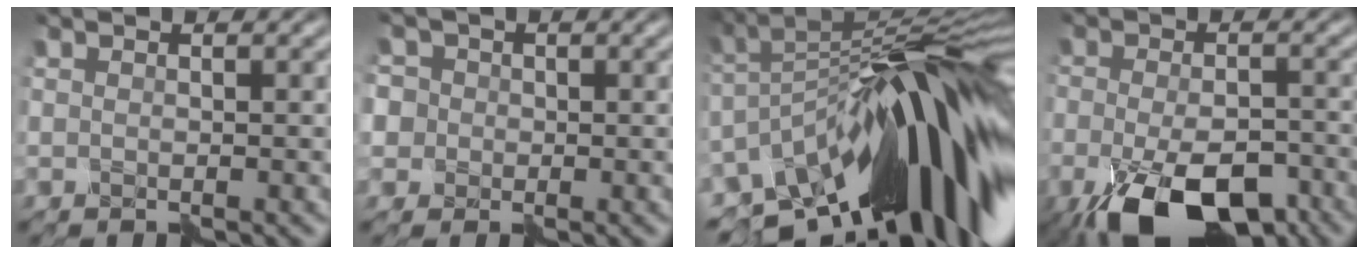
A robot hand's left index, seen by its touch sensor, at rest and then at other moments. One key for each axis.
{"total": 4.2, "fx": 0.3, "fy": 4.1, "fz": 1.1, "tx": -0.028, "ty": 0.026, "tz": -0.007}
{"total": 17.3, "fx": -6.5, "fy": 5.4, "fz": 15.1, "tx": -0.189, "ty": 0.043, "tz": -0.152}
{"total": 11.3, "fx": -6.4, "fy": 4.9, "fz": 7.9, "tx": -0.144, "ty": -0.028, "tz": -0.103}